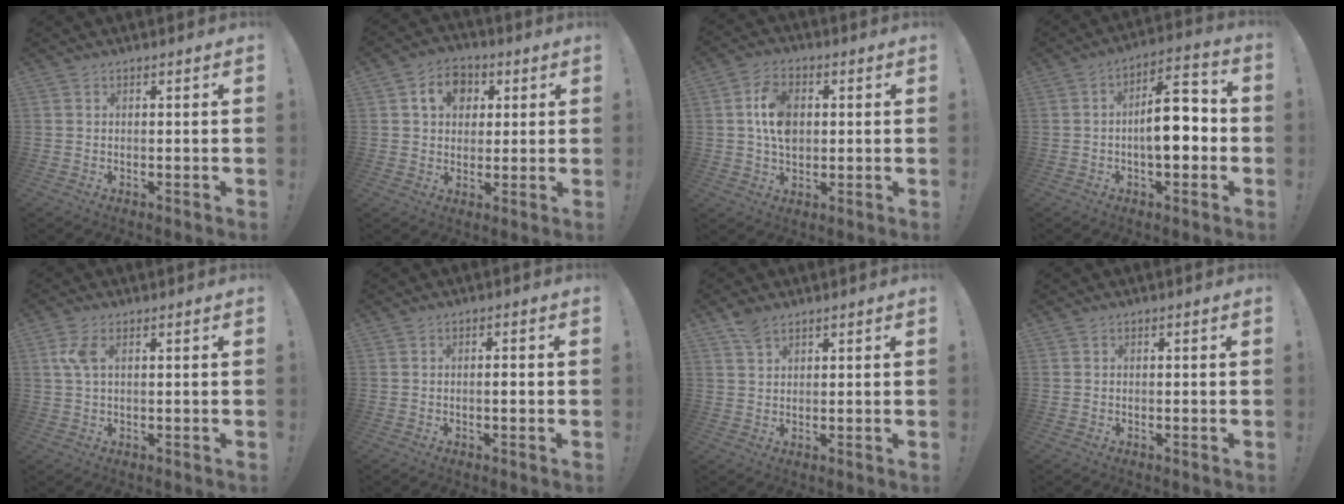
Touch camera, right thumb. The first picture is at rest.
{"total": 9.0, "force": [3.0, 7.4, 4.3], "torque": [-0.063, 0.000, 0.057]}
{"total": 10.0, "force": [1.0, 7.1, 7.0], "torque": [-0.120, 0.009, 0.020]}
{"total": 12.8, "force": [-1.7, 5.8, 11.3], "torque": [-0.162, 0.013, -0.034]}
{"total": 4.5, "force": [1.5, 1.9, 3.8], "torque": [-0.078, 0.005, 0.028]}
{"total": 1.6, "force": [-0.4, 0.3, 1.5], "torque": [-0.020, 0.000, -0.010]}
{"total": 4.6, "force": [3.4, 2.2, 2.2], "torque": [-0.034, -0.015, 0.064]}
{"total": 0.0}